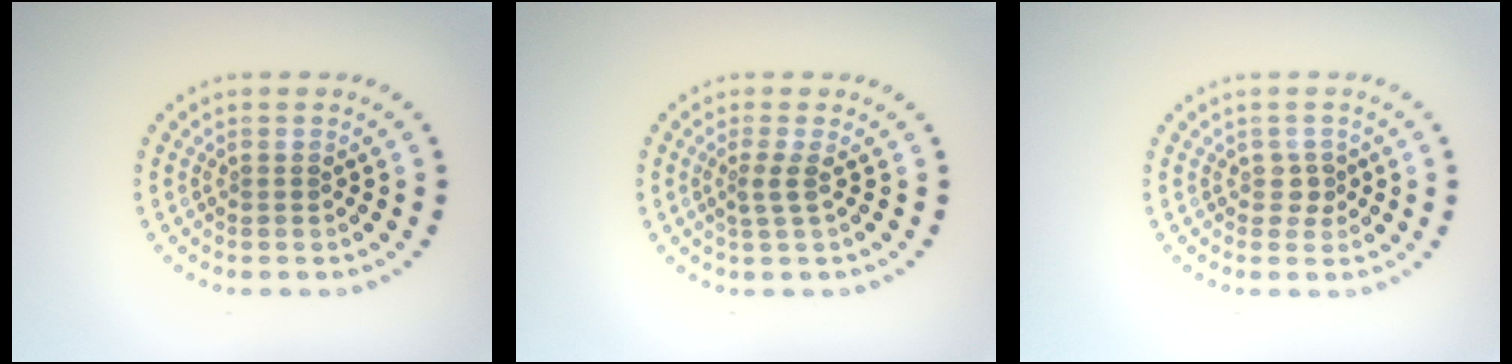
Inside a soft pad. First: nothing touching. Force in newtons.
{"total": 1.6, "press": 1.0, "slide": 1.2}
{"total": 1.2, "press": 1.0, "slide": 0.7}